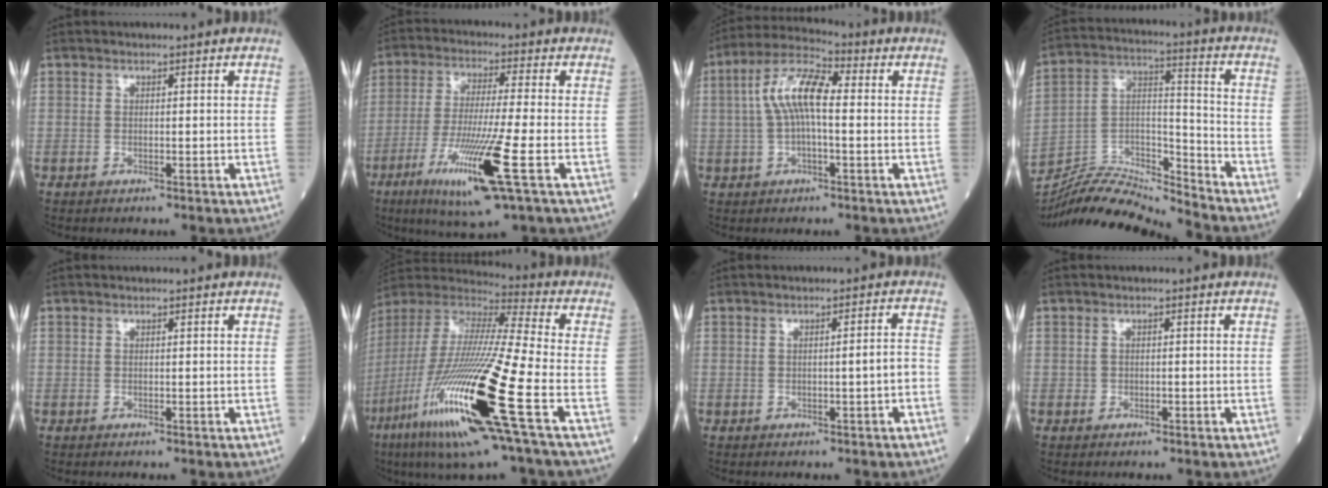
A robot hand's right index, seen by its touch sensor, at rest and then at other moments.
{"total": 13.5, "force": [-5.5, -0.4, 12.3], "torque": [-0.246, -0.033, -0.101]}
{"total": 9.2, "force": [0.7, 2.8, 8.7], "torque": [-0.178, 0.029, 0.009]}
{"total": 14.1, "force": [-13.9, -0.6, 2.4], "torque": [-0.041, 0.039, -0.261]}
{"total": 0.0}
{"total": 26.5, "force": [-9.8, 1.2, 24.5], "torque": [-0.511, -0.064, -0.191]}
{"total": 2.1, "force": [-0.7, 0.0, 2.0], "torque": [-0.027, 0.001, -0.011]}
{"total": 0.6, "force": [-0.3, 0.5, 0.3], "torque": [-0.004, 0.001, -0.006]}